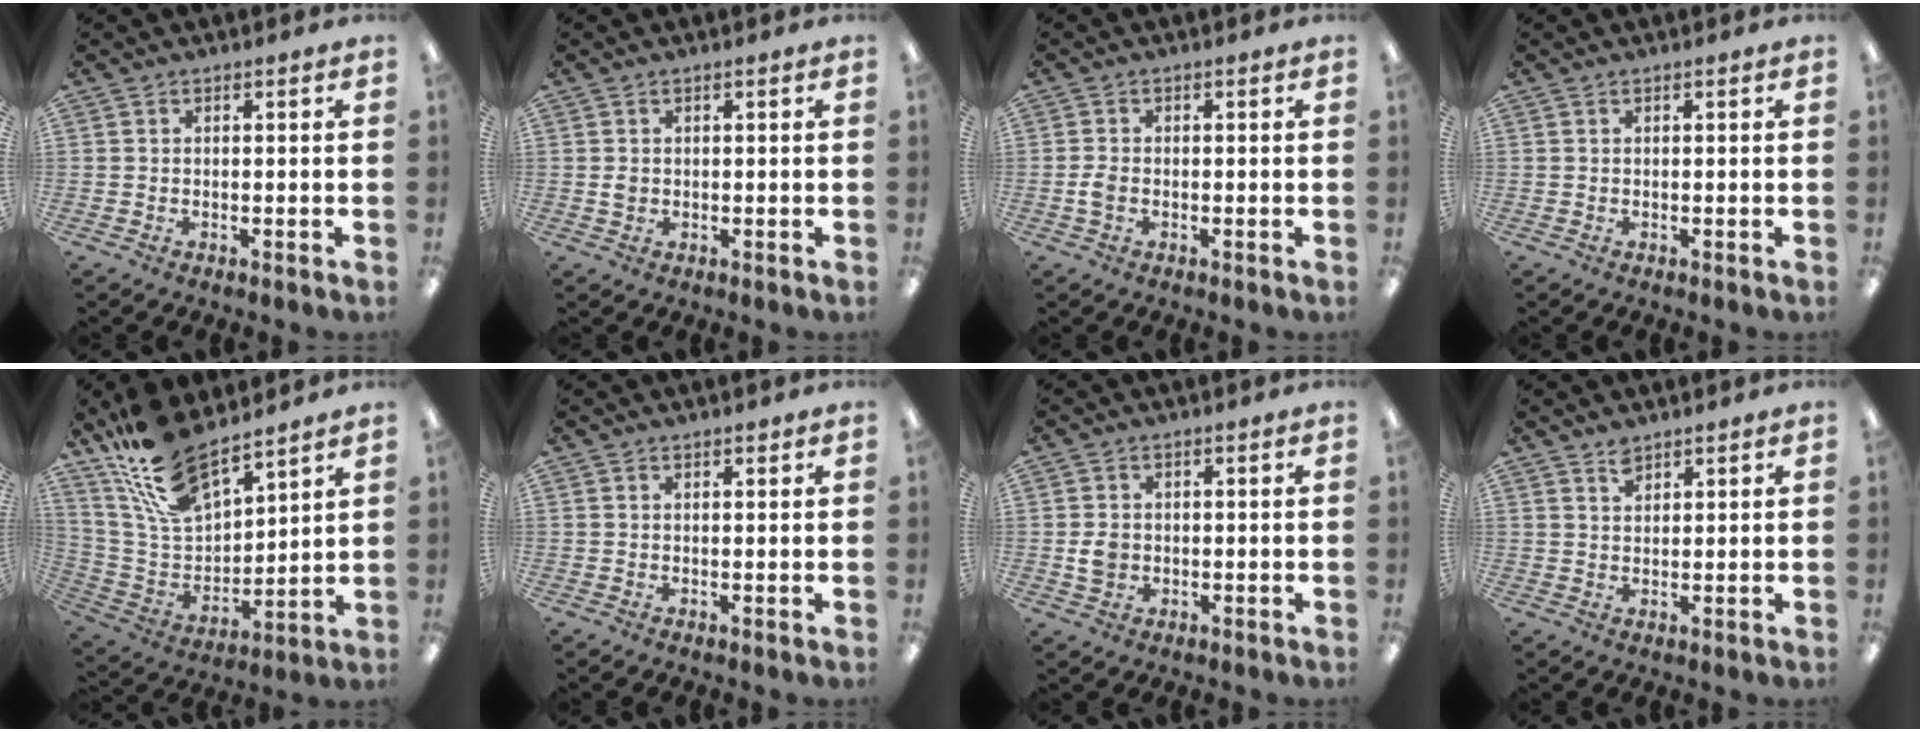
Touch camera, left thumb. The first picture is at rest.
{"total": 1.4, "force": [0.1, 1.2, 0.7], "torque": [-0.015, 0.004, 0.002]}
{"total": 2.4, "force": [-0.5, 1.5, 1.8], "torque": [-0.039, 0.001, -0.010]}
{"total": 0.0}
{"total": 17.7, "force": [14.4, 6.4, 8.1], "torque": [-0.182, -0.080, 0.264]}
{"total": 1.0, "force": [0.8, 0.3, 0.5], "torque": [-0.002, -0.003, 0.013]}
{"total": 3.5, "force": [0.0, 2.9, 1.9], "torque": [-0.027, 0.004, -0.001]}
{"total": 2.8, "force": [2.3, 1.2, 0.9], "torque": [-0.013, -0.008, 0.043]}